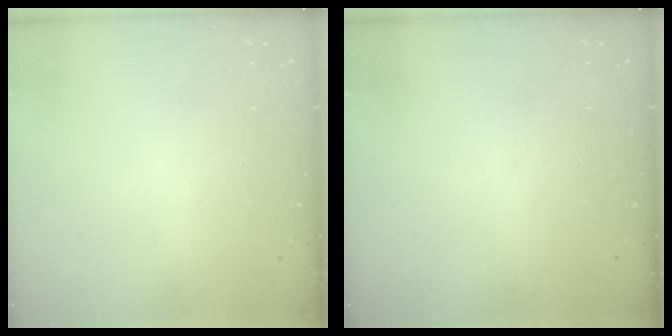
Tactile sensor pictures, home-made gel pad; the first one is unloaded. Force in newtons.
{"total": 0.0}